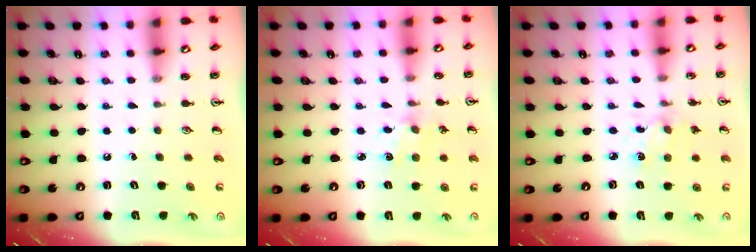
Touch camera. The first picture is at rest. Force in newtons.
{"total": 1.9, "press": 1.8, "slide": 0.4}
{"total": 2.6, "press": 2.5, "slide": 0.8}